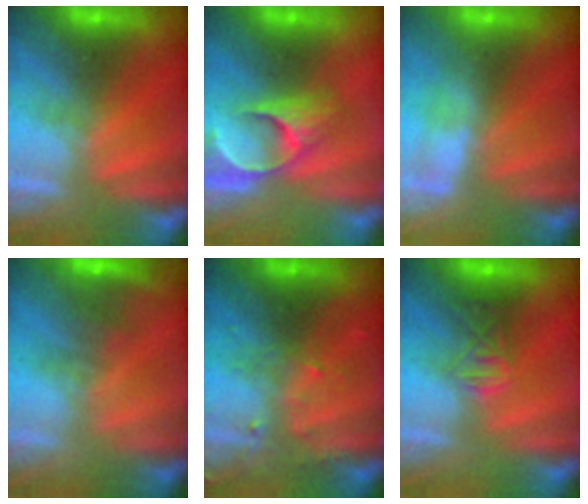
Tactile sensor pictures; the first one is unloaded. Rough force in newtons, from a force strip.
{"total": 4.8}
{"total": 3.0}
{"total": 4.6}
{"total": 3.3}
{"total": 2.6}